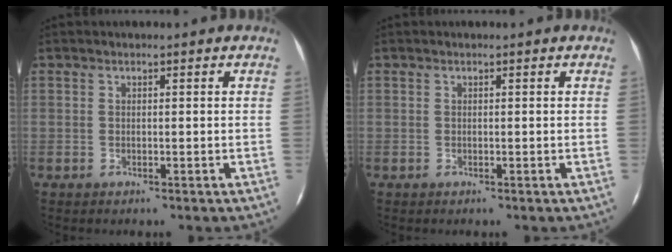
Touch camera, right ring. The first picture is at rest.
{"total": 0.0}